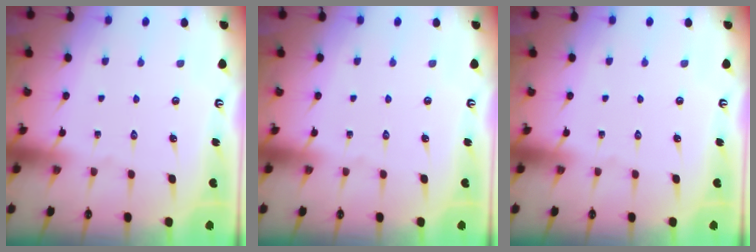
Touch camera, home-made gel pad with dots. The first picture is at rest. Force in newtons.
{"total": 0.0}
{"total": 0.0}